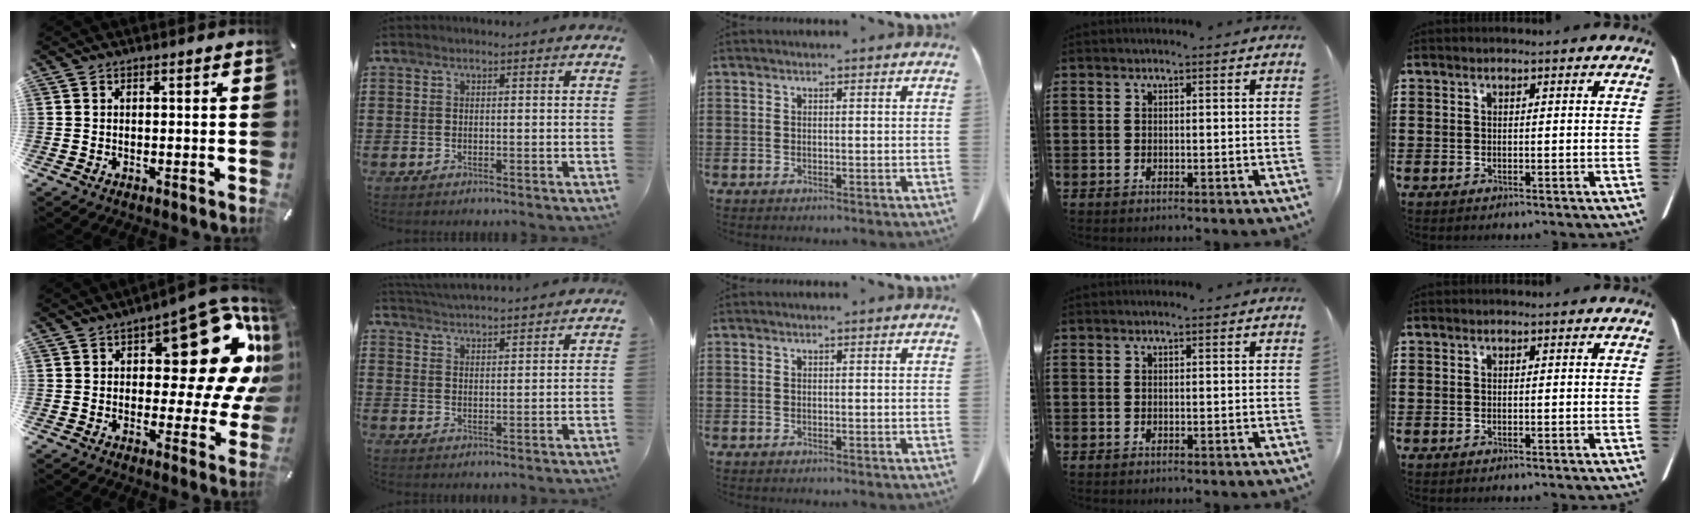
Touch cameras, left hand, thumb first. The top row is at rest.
{"thumb": {"total": 24.1, "force": [8.5, 11.9, 19.2], "torque": [-0.227, -0.060, 0.144]}, "index": {"total": 3.8, "force": [3.8, -0.2, 0.0], "torque": [-0.014, -0.020, 0.067]}}